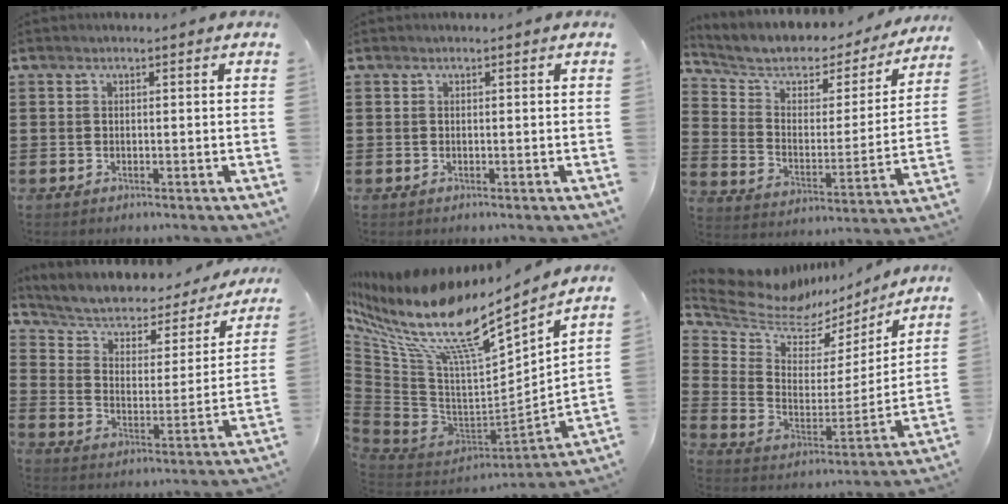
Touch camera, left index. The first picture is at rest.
{"total": 0.0}
{"total": 6.1, "force": [4.7, 2.8, 2.6], "torque": [-0.081, -0.033, 0.076]}
{"total": 4.0, "force": [2.1, 2.6, 2.1], "torque": [-0.057, -0.018, 0.026]}
{"total": 13.5, "force": [9.3, 3.4, 9.2], "torque": [-0.223, -0.075, 0.150]}
{"total": 8.1, "force": [7.2, 3.3, 1.6], "torque": [-0.079, -0.055, 0.124]}